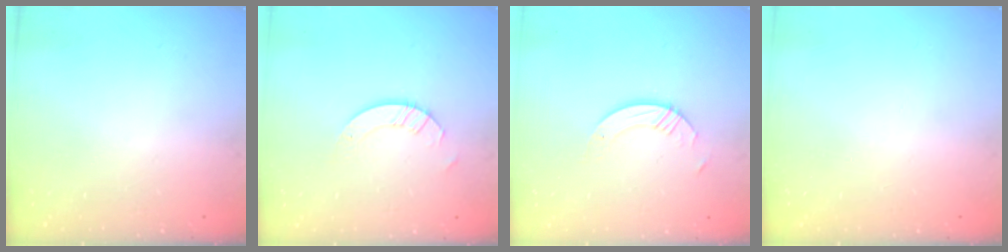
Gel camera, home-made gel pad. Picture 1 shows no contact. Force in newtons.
{"total": 3.5, "press": 3.5, "slide": 0.3}
{"total": 3.4, "press": 3.4, "slide": 0.3}
{"total": 0.0}